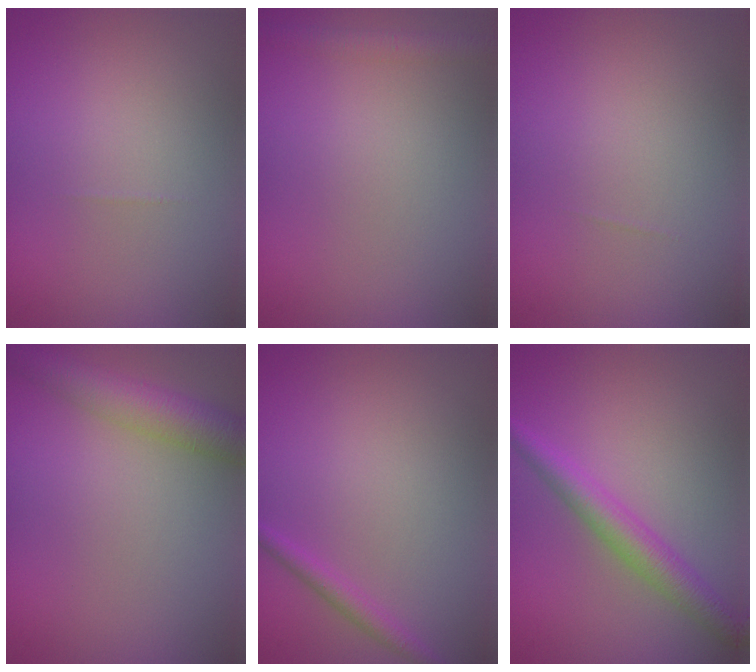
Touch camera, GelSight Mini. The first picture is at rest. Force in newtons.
{"total": 1.8, "press": 1.8, "slide": 0.1}
{"total": 0.0}
{"total": 4.9, "press": 4.9, "slide": 0.2}
{"total": 1.5, "press": 1.5, "slide": 0.1}
{"total": 3.4, "press": 3.4, "slide": 0.1}